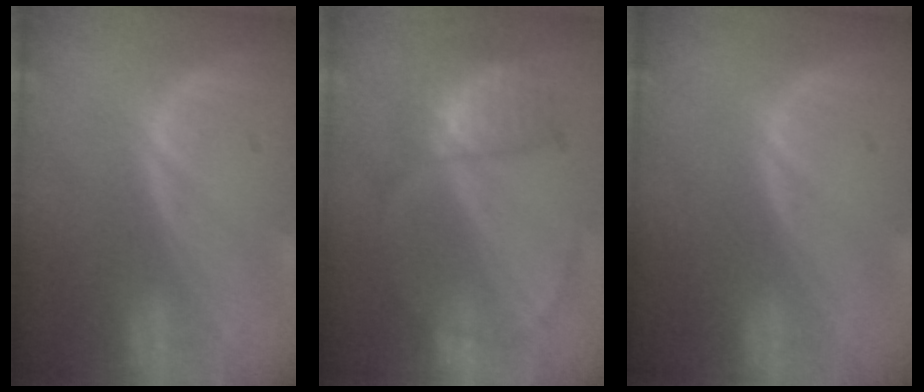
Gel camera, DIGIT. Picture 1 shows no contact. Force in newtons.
{"total": 7.2, "press": 6.1, "slide": 3.9}
{"total": 0.0}